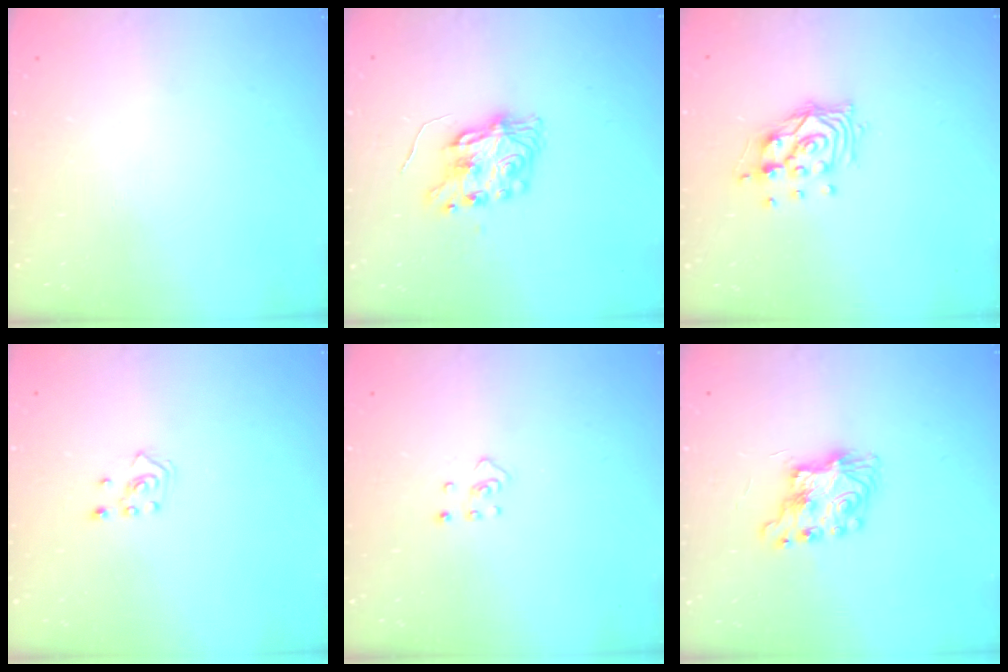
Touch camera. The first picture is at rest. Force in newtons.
{"total": 8.1, "press": 8.1, "slide": 0.2}
{"total": 10.1, "press": 10.0, "slide": 1.1}
{"total": 2.8, "press": 2.7, "slide": 0.7}
{"total": 2.4, "press": 2.3, "slide": 0.4}
{"total": 7.3, "press": 7.3, "slide": 0.1}